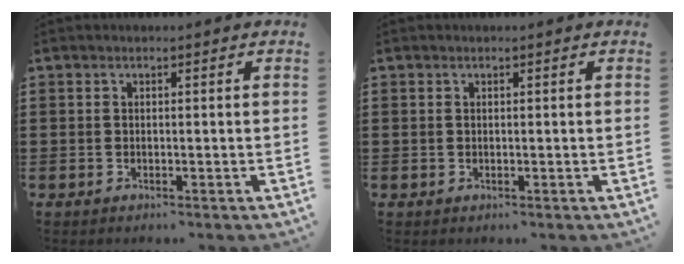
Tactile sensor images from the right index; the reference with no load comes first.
{"total": 0.0}